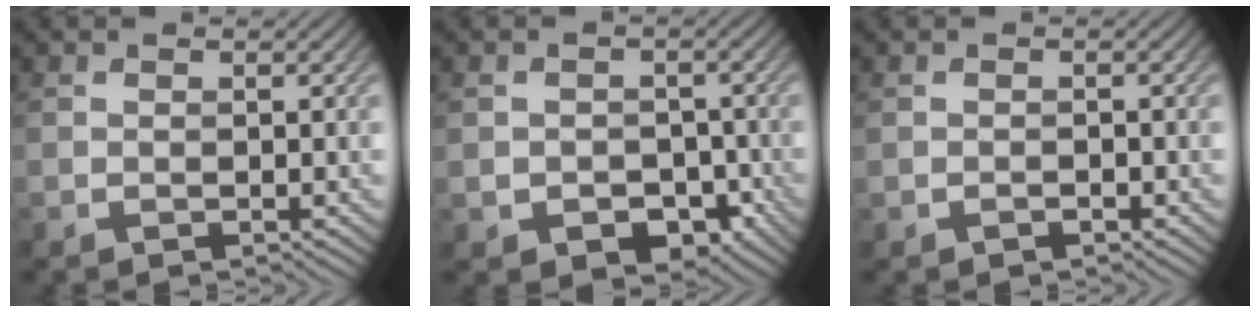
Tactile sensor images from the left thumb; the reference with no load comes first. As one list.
[{"total": 5.1, "force": [-2.1, 3.8, 2.6], "torque": [-0.046, -0.019, -0.029]}, {"total": 0.7, "force": [-0.5, 0.4, 0.4], "torque": [-0.005, -0.001, -0.007]}]